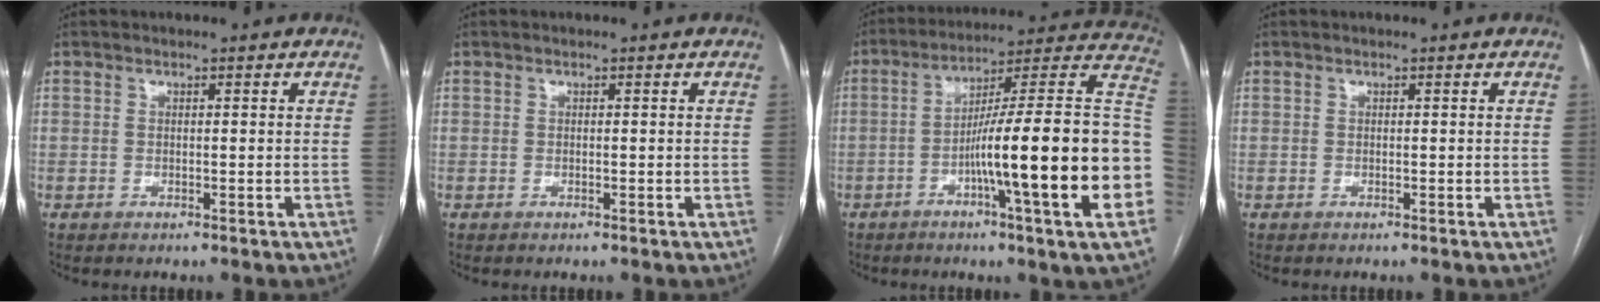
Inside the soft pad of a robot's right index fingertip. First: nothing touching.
{"total": 0.0}
{"total": 25.5, "force": [-5.3, 0.0, 24.9], "torque": [-0.272, 0.011, -0.092]}
{"total": 0.0}